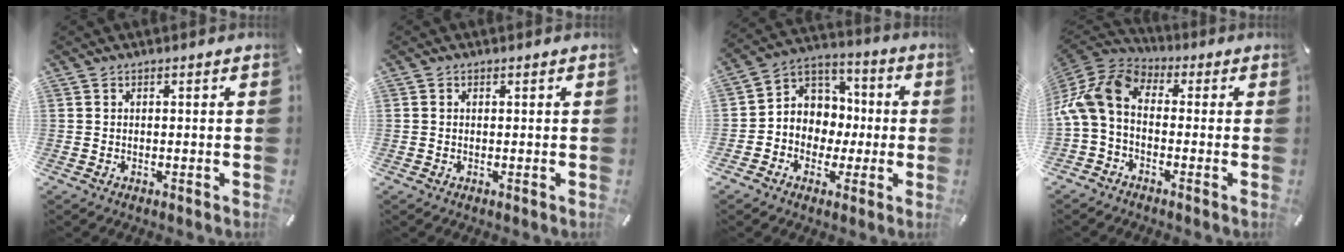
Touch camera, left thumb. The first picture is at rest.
{"total": 0.6, "force": [0.1, 0.5, 0.3], "torque": [-0.006, 0.003, 0.000]}
{"total": 8.5, "force": [-1.4, 8.4, 0.7], "torque": [-0.027, 0.004, -0.019]}
{"total": 10.3, "force": [-2.0, 7.2, 7.0], "torque": [-0.167, 0.011, -0.043]}